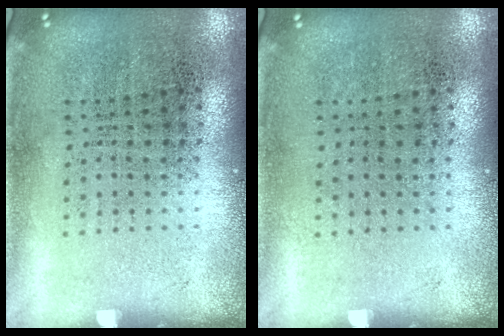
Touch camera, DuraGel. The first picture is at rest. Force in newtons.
{"total": 0.0}